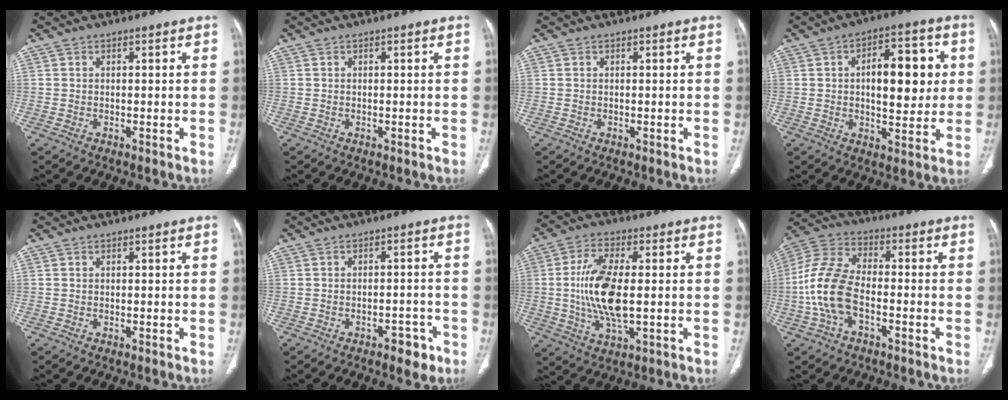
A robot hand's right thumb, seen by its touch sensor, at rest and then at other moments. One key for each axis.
{"total": 0.0}
{"total": 0.0}
{"total": 13.8, "fx": 2.0, "fy": 6.7, "fz": 11.9, "tx": -0.138, "ty": 0.006, "tz": 0.029}
{"total": 0.0}
{"total": 4.4, "fx": -2.7, "fy": 2.2, "fz": 2.6, "tx": -0.017, "ty": 0.019, "tz": -0.031}
{"total": 12.8, "fx": -0.1, "fy": 5.2, "fz": 11.6, "tx": -0.242, "ty": -0.005, "tz": 0.000}
{"total": 12.7, "fx": -3.3, "fy": 7.0, "fz": 10.1, "tx": -0.225, "ty": 0.034, "tz": -0.067}